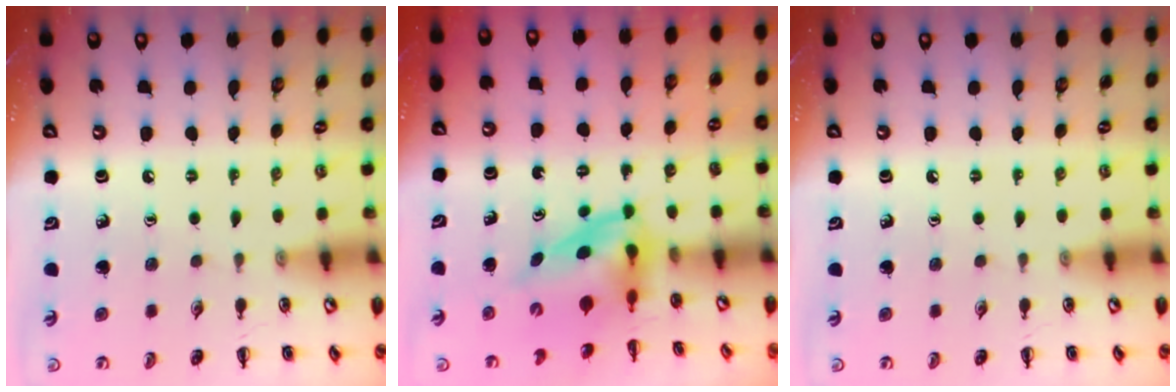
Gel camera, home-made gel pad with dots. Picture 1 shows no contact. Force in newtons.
{"total": 3.7, "press": 3.6, "slide": 0.6}
{"total": 0.0}